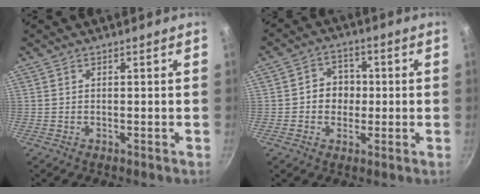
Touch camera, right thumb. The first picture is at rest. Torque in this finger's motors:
{"motor_torque": [0.08, 0.24, 0.37, -0.37, 0.02]}